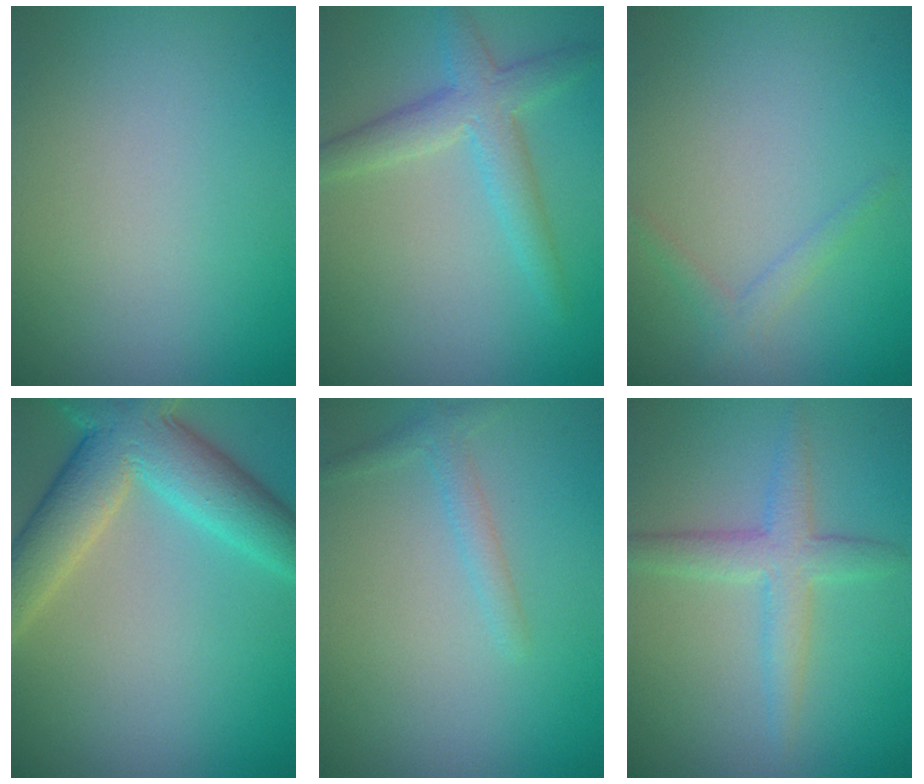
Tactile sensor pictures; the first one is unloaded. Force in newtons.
{"total": 3.7, "press": 3.7, "slide": 0.2}
{"total": 1.3, "press": 1.3, "slide": 0.1}
{"total": 8.2, "press": 8.1, "slide": 0.6}
{"total": 1.4, "press": 1.4, "slide": 0.1}
{"total": 3.3, "press": 3.3, "slide": 0.1}